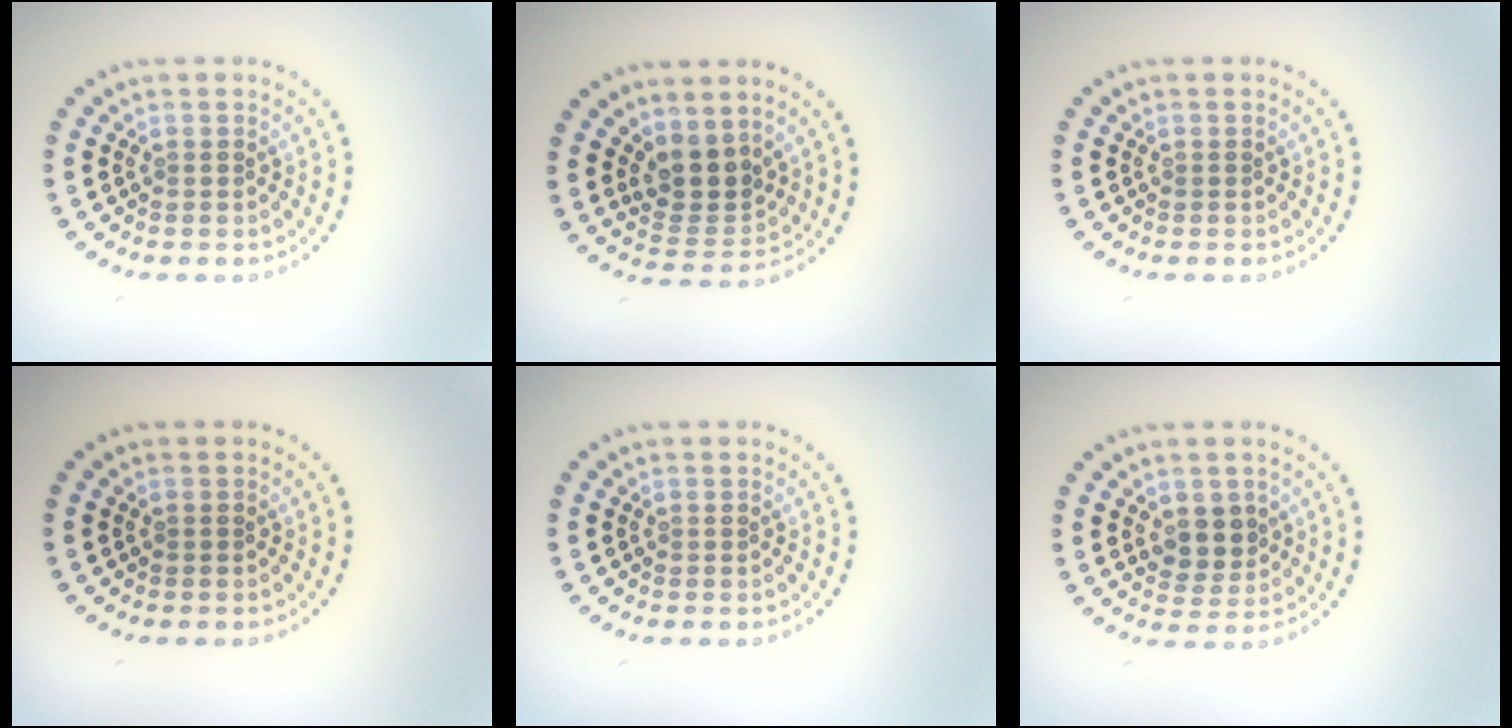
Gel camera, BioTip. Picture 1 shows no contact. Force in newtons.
{"total": 3.4, "press": 2.8, "slide": 1.9}
{"total": 0.0}
{"total": 0.0}
{"total": 0.0}
{"total": 2.6, "press": 2.4, "slide": 1.1}